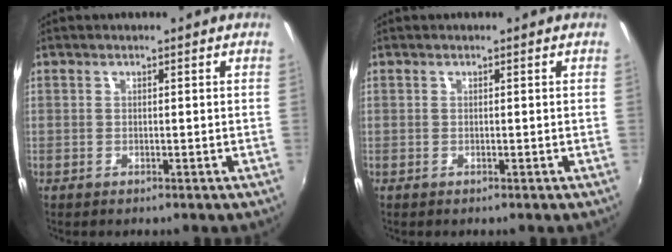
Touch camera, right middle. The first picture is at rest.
{"total": 0.0}